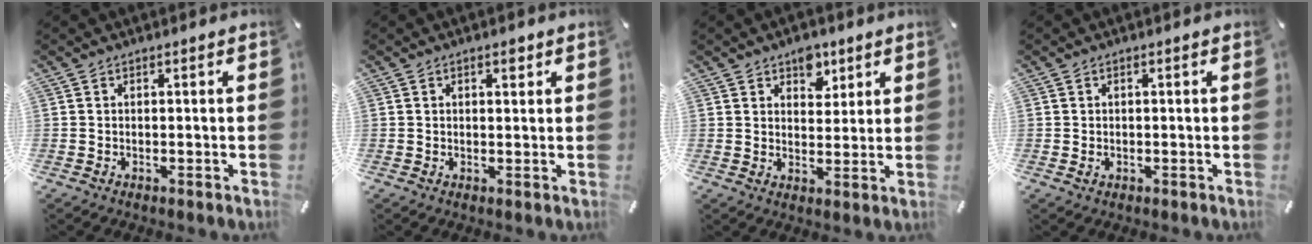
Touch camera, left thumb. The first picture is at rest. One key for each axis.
{"total": 2.0, "fx": 0.9, "fy": 1.2, "fz": 1.4, "tx": -0.020, "ty": 0.001, "tz": 0.014}
{"total": 6.1, "fx": 4.0, "fy": 4.0, "fz": 2.3, "tx": -0.010, "ty": -0.018, "tz": 0.064}
{"total": 0.8, "fx": -0.1, "fy": 0.6, "fz": 0.5, "tx": -0.011, "ty": 0.003, "tz": -0.003}